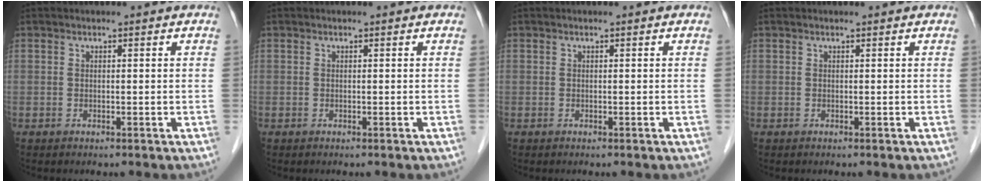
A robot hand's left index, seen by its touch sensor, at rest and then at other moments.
{"total": 0.0}
{"total": 0.0}
{"total": 0.0}